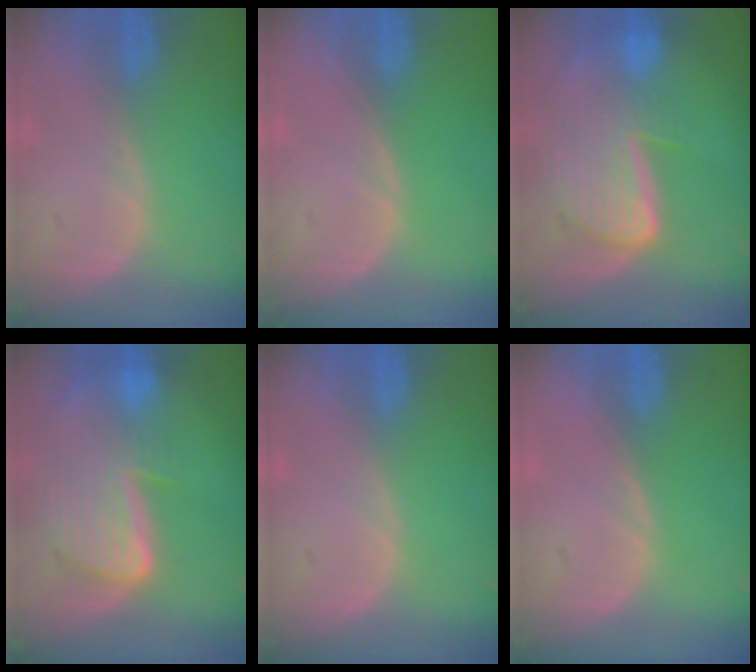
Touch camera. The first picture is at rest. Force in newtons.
{"total": 0.0}
{"total": 9.1, "press": 8.0, "slide": 4.5}
{"total": 9.7, "press": 8.2, "slide": 5.3}
{"total": 0.0}
{"total": 0.0}